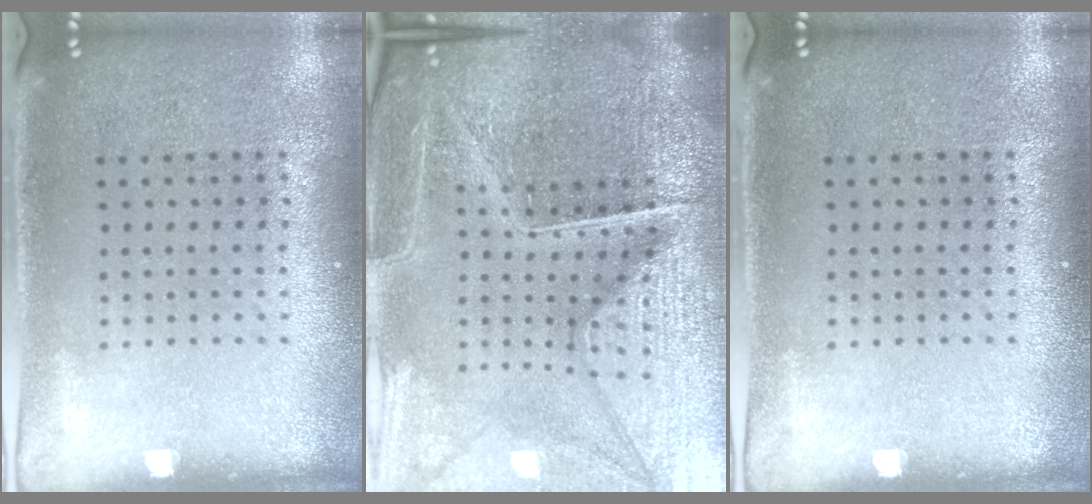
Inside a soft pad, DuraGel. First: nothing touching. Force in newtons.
{"total": 6.5, "press": 5.9, "slide": 2.8}
{"total": 0.0}